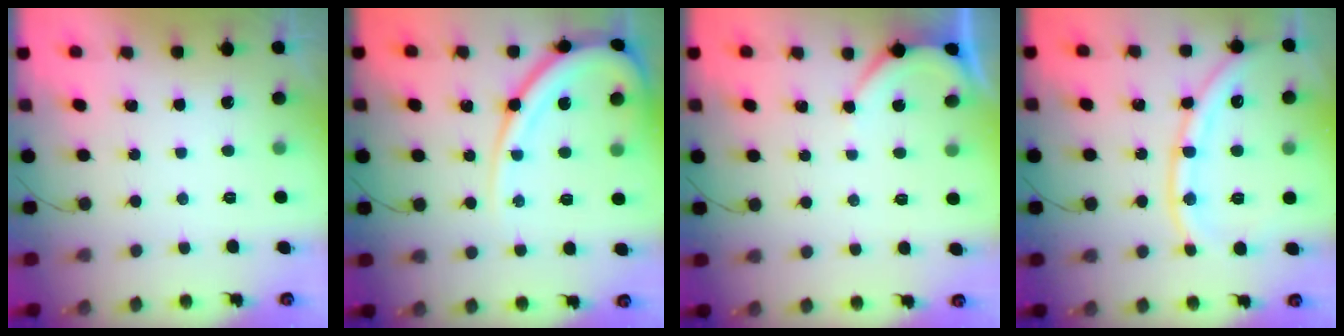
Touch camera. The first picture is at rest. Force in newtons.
{"total": 14.0, "press": 13.9, "slide": 1.6}
{"total": 3.5, "press": 3.5, "slide": 0.5}
{"total": 13.4, "press": 13.3, "slide": 1.9}